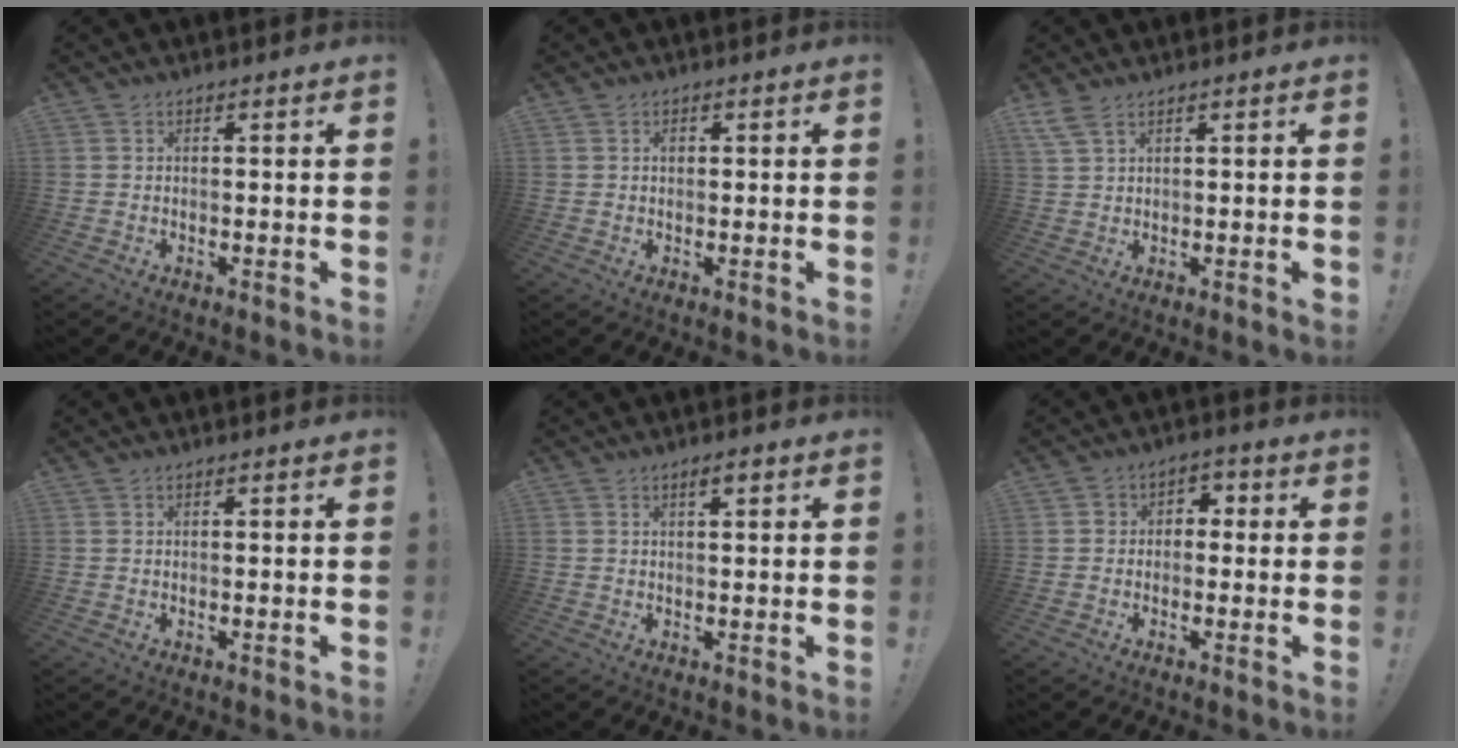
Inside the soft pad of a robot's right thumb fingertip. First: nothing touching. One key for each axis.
{"total": 0.9, "fx": 0.1, "fy": 0.8, "fz": 0.5, "tx": -0.003, "ty": 0.001, "tz": 0.000}
{"total": 4.0, "fx": 2.4, "fy": 1.1, "fz": 3.1, "tx": -0.062, "ty": -0.004, "tz": 0.047}
{"total": 0.0}
{"total": 2.4, "fx": 1.4, "fy": 0.6, "fz": 1.8, "tx": -0.030, "ty": -0.001, "tz": 0.022}
{"total": 4.2, "fx": -1.4, "fy": 3.7, "fz": 1.3, "tx": -0.010, "ty": 0.019, "tz": -0.028}